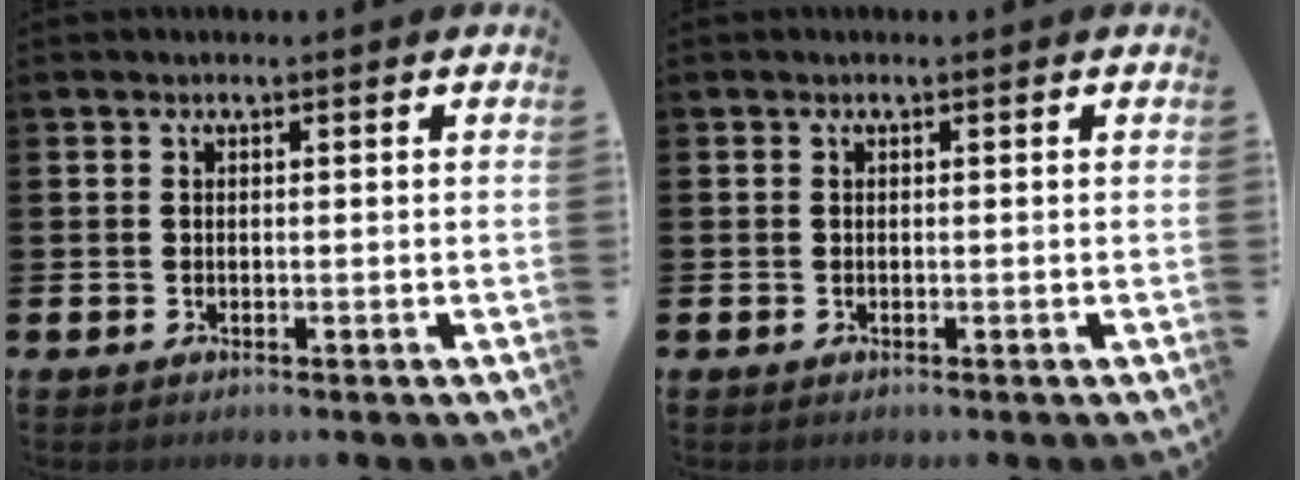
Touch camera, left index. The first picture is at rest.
{"total": 0.0}